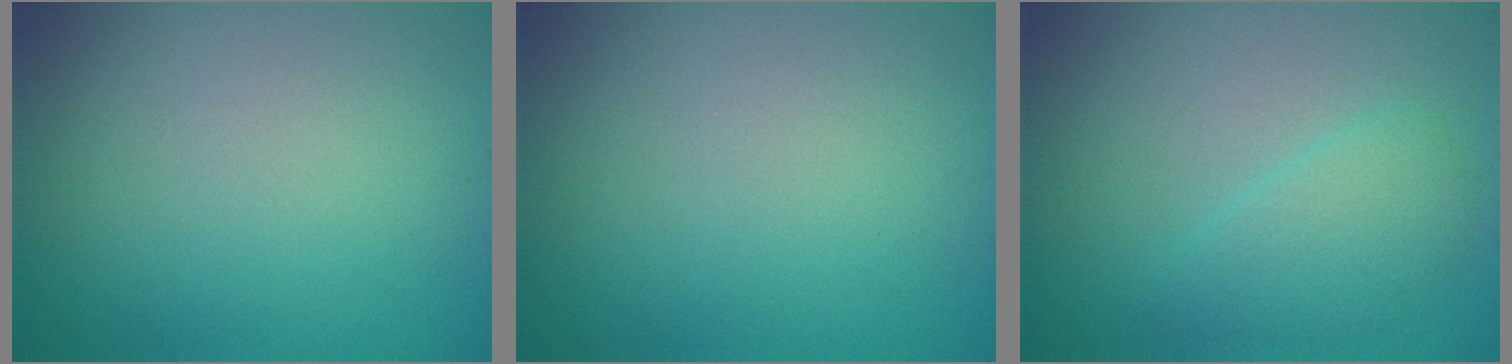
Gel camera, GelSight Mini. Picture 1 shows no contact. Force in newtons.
{"total": 0.0}
{"total": 2.7, "press": 2.7, "slide": 0.2}